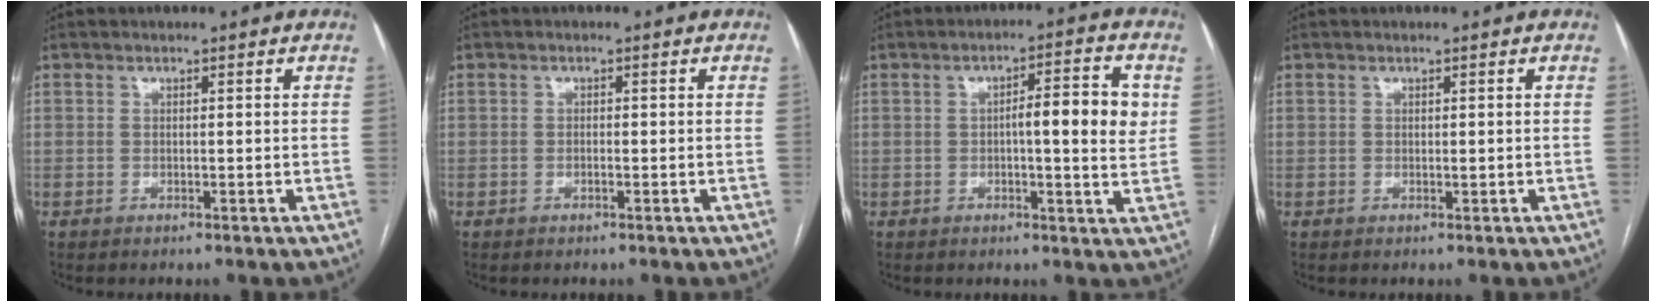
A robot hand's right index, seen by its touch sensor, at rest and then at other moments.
{"total": 0.7, "force": [-0.2, 0.2, 0.6], "torque": [-0.012, 0.001, -0.003]}
{"total": 8.3, "force": [0.9, 1.3, 8.2], "torque": [-0.114, 0.013, 0.010]}
{"total": 0.8, "force": [0.1, 0.3, 0.8], "torque": [-0.014, -0.002, 0.002]}